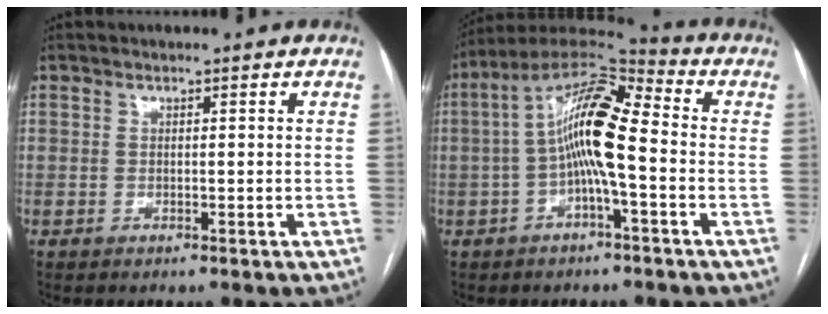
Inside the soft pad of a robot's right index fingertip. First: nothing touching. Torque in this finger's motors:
{"motor_torque": [2.13, 0.00, 0.46, 0.20]}